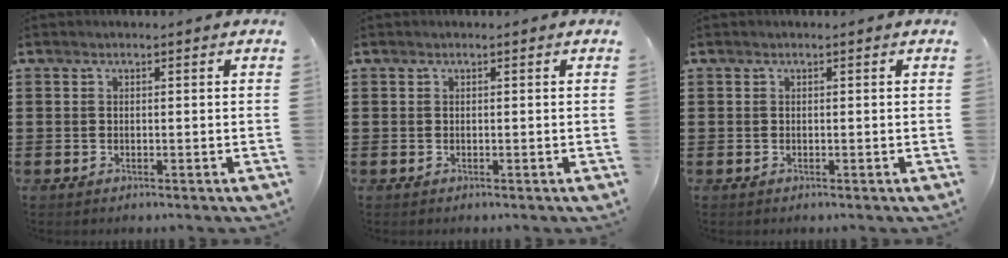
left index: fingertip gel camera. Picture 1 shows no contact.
{"total": 0.0}
{"total": 0.0}